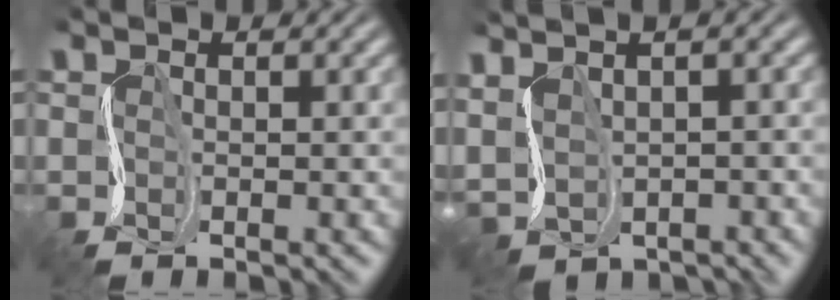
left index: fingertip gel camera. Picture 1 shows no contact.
{"total": 0.0}